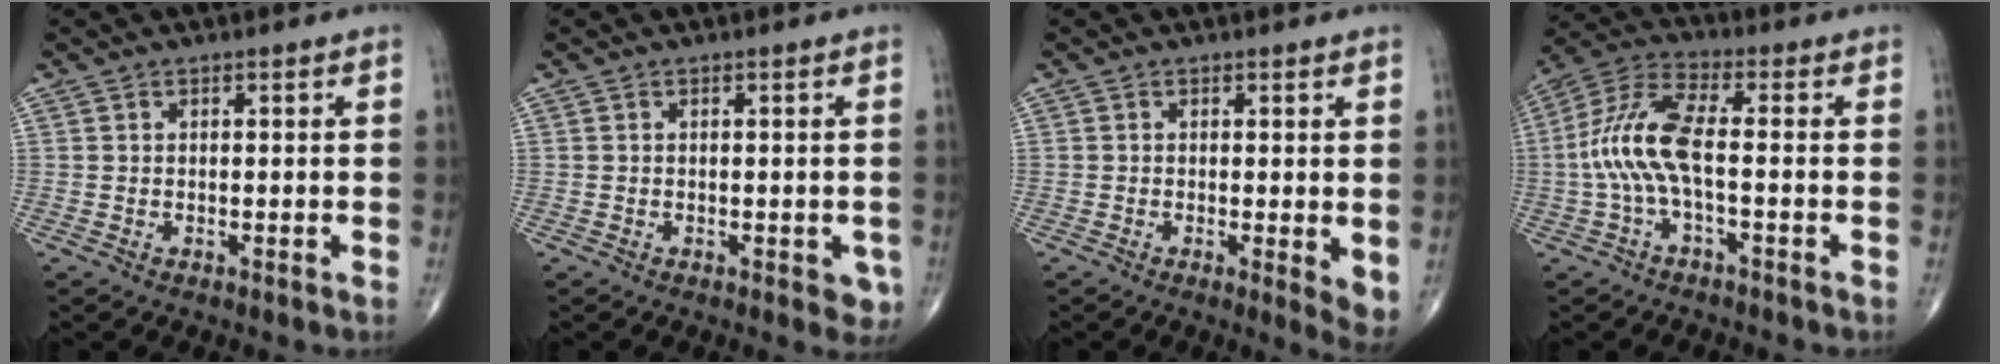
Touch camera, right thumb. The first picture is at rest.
{"total": 2.8, "force": [-0.9, 1.4, 2.2], "torque": [-0.004, 0.000, -0.009]}
{"total": 3.8, "force": [-0.1, 0.9, 3.7], "torque": [-0.053, -0.012, -0.005]}
{"total": 10.9, "force": [-1.3, 3.6, 10.2], "torque": [-0.240, 0.038, -0.030]}